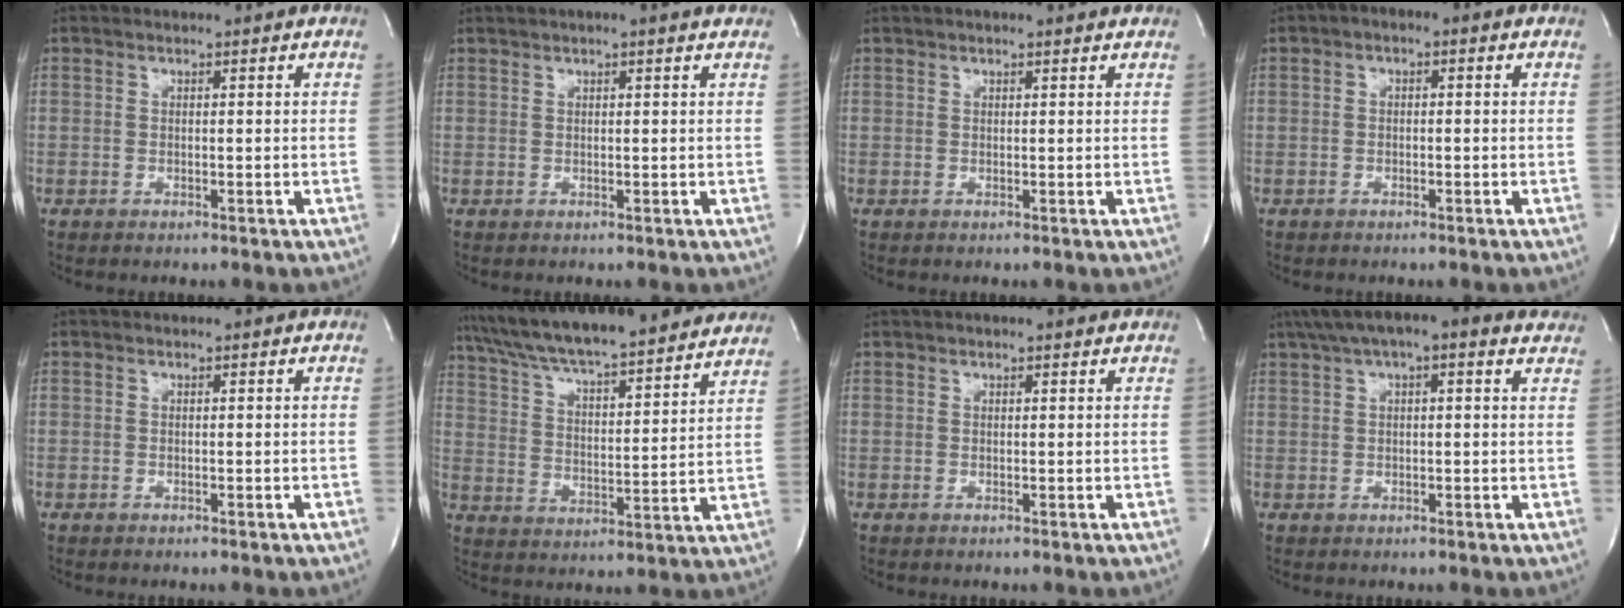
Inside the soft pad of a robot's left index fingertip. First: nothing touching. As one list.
[{"total": 4.2, "force": [3.3, -0.1, 2.6], "torque": [-0.040, 0.027, 0.045]}, {"total": 4.0, "force": [3.6, 0.6, 1.7], "torque": [-0.025, 0.030, 0.042]}, {"total": 1.8, "force": [0.1, 0.9, 1.5], "torque": [-0.021, 0.007, -0.004]}, {"total": 0.0}, {"total": 25.0, "force": [22.2, 3.1, 11.0], "torque": [-0.182, 0.011, 0.315]}, {"total": 2.8, "force": [2.4, 0.4, 1.4], "torque": [-0.021, 0.027, 0.030]}, {"total": 13.5, "force": [9.9, 3.5, 8.6], "torque": [-0.144, 0.057, 0.133]}]